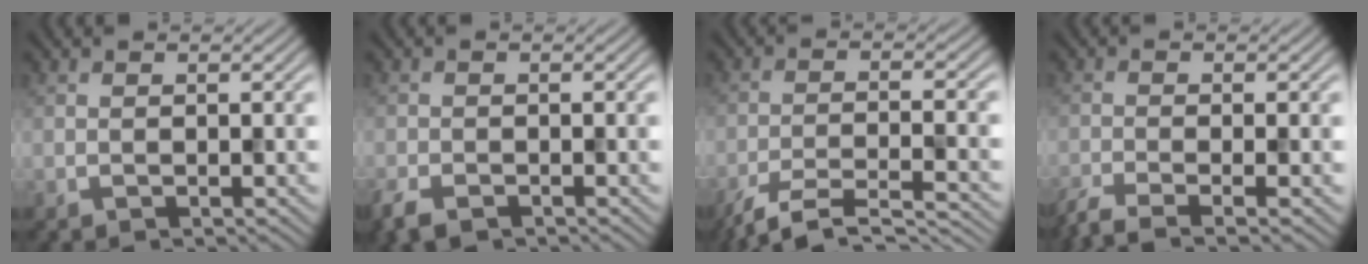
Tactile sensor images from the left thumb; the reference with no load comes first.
{"total": 3.5, "force": [-2.7, 1.4, 1.8], "torque": [-0.039, -0.015, -0.056]}
{"total": 8.5, "force": [-6.8, 1.7, 4.8], "torque": [-0.094, -0.008, -0.114]}
{"total": 4.4, "force": [-3.1, 0.8, 3.1], "torque": [-0.046, -0.007, -0.071]}